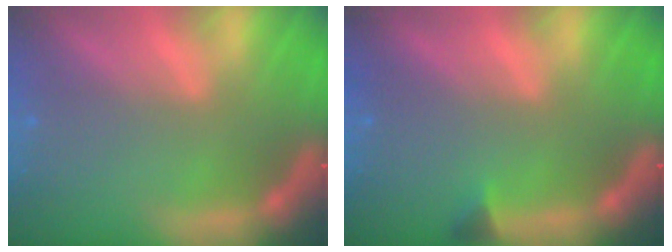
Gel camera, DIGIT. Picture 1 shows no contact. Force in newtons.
{"total": 0.9}